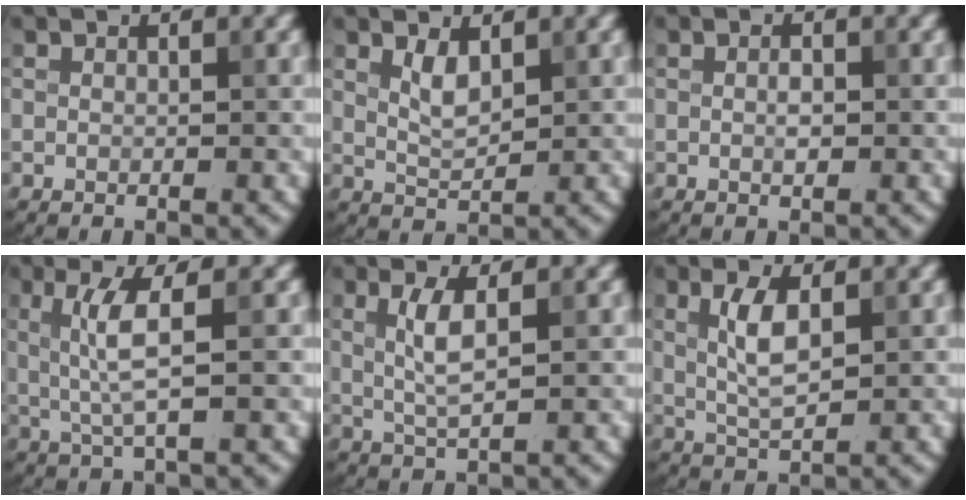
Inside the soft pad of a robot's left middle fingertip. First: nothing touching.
{"total": 2.0, "force": [1.1, 0.8, 1.5], "torque": [-0.033, -0.004, 0.025]}
{"total": 1.0, "force": [0.0, 0.5, 0.9], "torque": [-0.020, -0.002, 0.000]}
{"total": 3.5, "force": [0.5, 0.4, 3.4], "torque": [-0.080, -0.001, 0.013]}
{"total": 2.9, "force": [0.7, 0.7, 2.8], "torque": [-0.061, 0.000, 0.015]}
{"total": 3.5, "force": [0.8, 1.2, 3.2], "torque": [-0.069, 0.003, 0.016]}